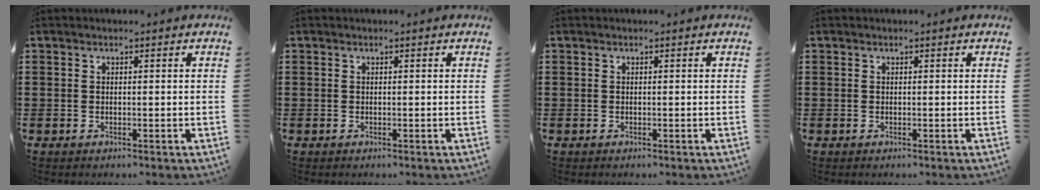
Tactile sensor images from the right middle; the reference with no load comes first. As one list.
[{"total": 0.0}, {"total": 0.0}, {"total": 0.0}]